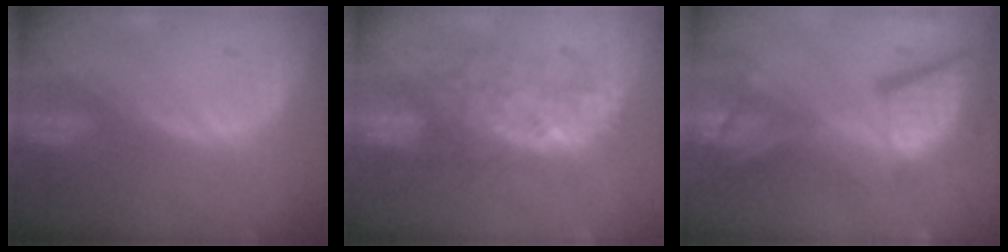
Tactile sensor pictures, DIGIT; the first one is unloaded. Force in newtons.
{"total": 8.0, "press": 7.9, "slide": 0.8}
{"total": 13.8, "press": 11.3, "slide": 8.0}